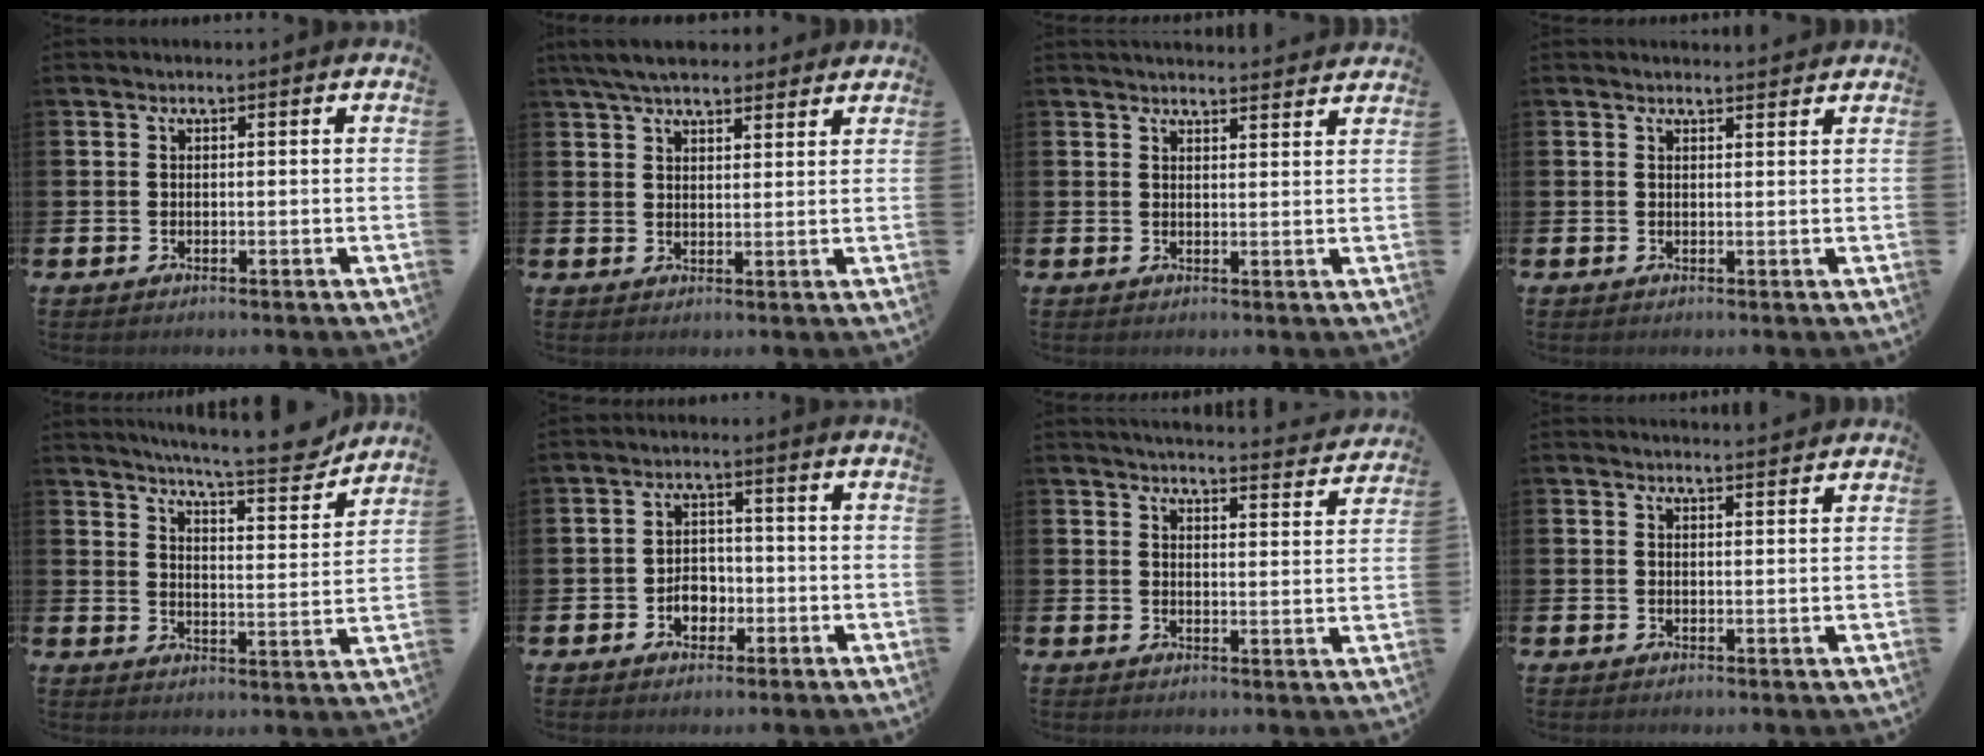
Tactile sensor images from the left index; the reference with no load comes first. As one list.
[{"total": 5.7, "force": [5.3, 1.5, 1.8], "torque": [-0.047, -0.011, 0.098]}, {"total": 3.0, "force": [3.0, 0.1, 0.0], "torque": [0.002, -0.021, 0.052]}, {"total": 1.4, "force": [1.4, 0.1, 0.0], "torque": [0.006, -0.009, 0.025]}, {"total": 8.6, "force": [8.1, 0.5, 3.0], "torque": [-0.065, -0.052, 0.140]}, {"total": 3.5, "force": [-1.2, 2.6, 1.9], "torque": [-0.019, -0.004, -0.030]}, {"total": 4.3, "force": [4.3, 0.1, 0.6], "torque": [-0.012, -0.036, 0.072]}, {"total": 1.9, "force": [1.9, -0.1, 0.0], "torque": [0.006, -0.014, 0.033]}]